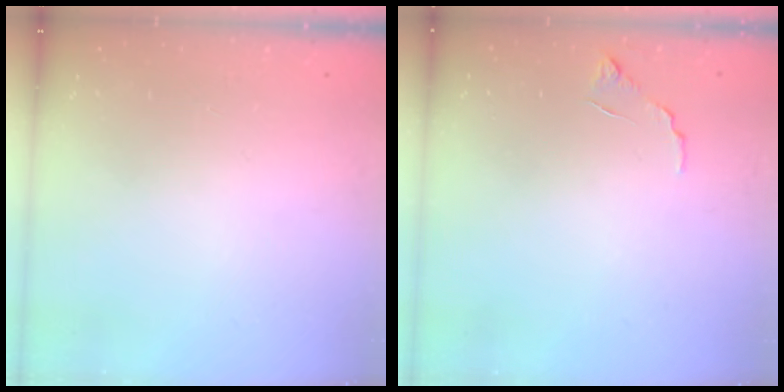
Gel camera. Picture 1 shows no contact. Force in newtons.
{"total": 6.0, "press": 6.0, "slide": 0.3}